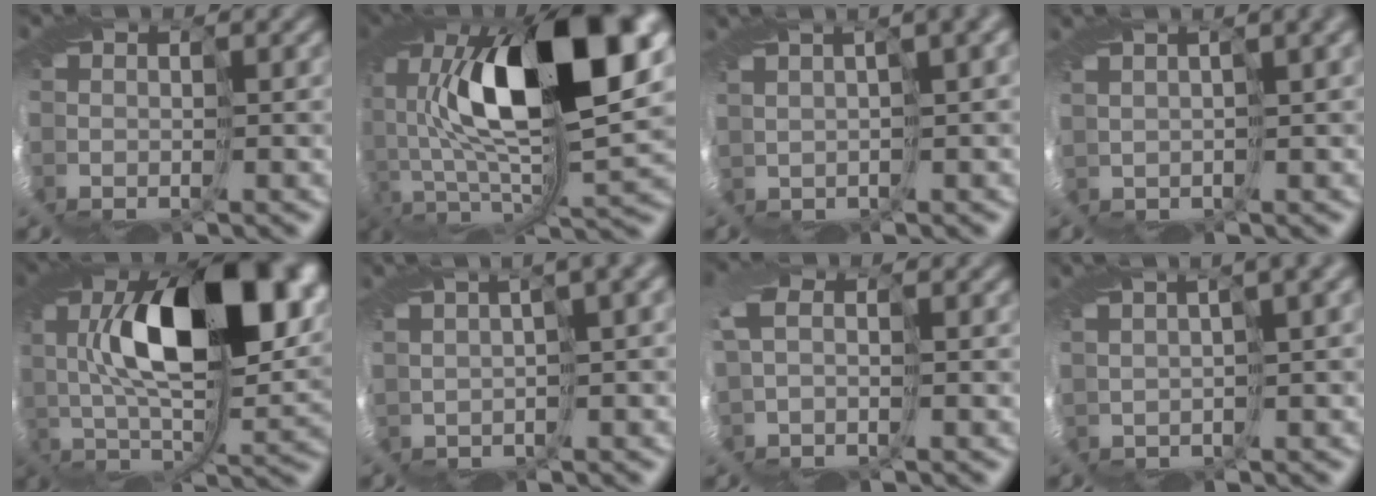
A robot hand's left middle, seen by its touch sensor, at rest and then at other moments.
{"total": 13.2, "force": [1.8, 5.4, 11.9], "torque": [-0.192, -0.011, 0.029]}
{"total": 5.6, "force": [3.0, 1.6, 4.4], "torque": [-0.033, 0.028, 0.027]}
{"total": 3.2, "force": [2.4, 0.1, 2.1], "torque": [-0.017, 0.024, 0.022]}
{"total": 11.1, "force": [1.8, 4.7, 9.9], "torque": [-0.150, -0.004, 0.025]}
{"total": 6.5, "force": [3.3, 1.7, 5.3], "torque": [-0.049, 0.031, 0.035]}
{"total": 0.7, "force": [0.1, -0.3, 0.7], "torque": [-0.040, -0.003, 0.002]}
{"total": 6.1, "force": [3.4, 1.4, 4.8], "torque": [-0.040, 0.035, 0.035]}